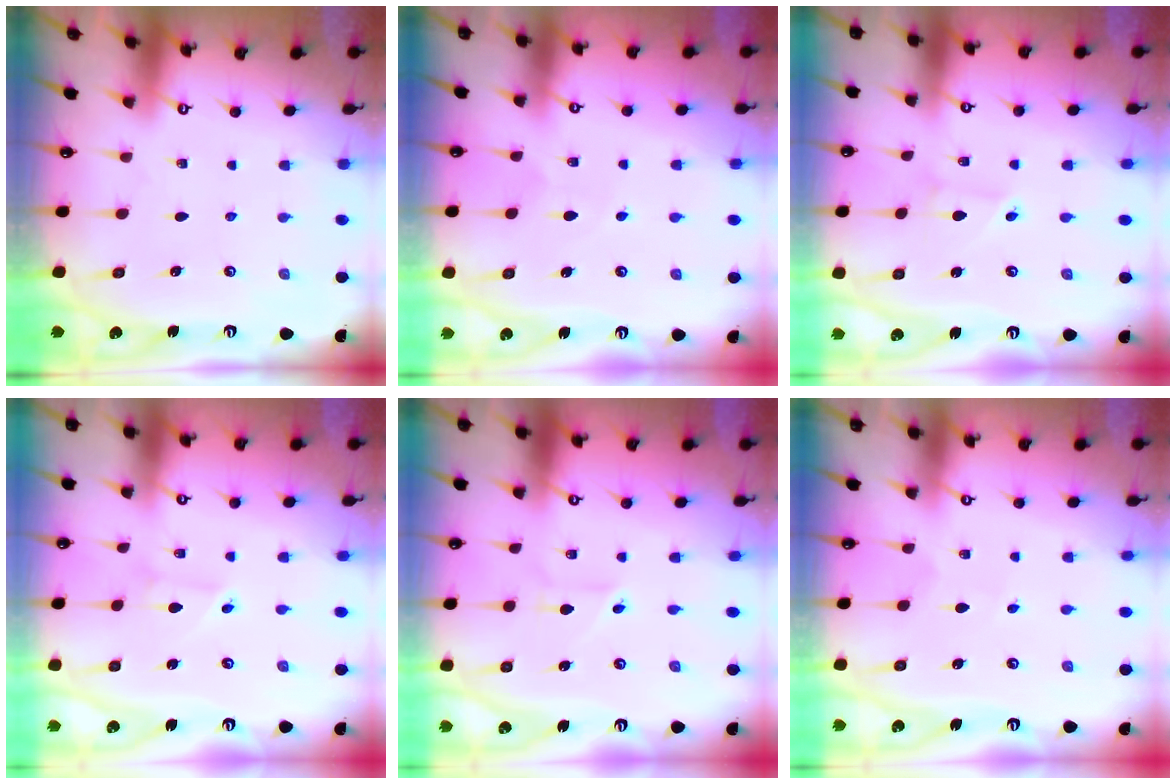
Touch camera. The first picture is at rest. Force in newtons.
{"total": 4.1, "press": 4.1, "slide": 0.5}
{"total": 2.4, "press": 2.4, "slide": 0.2}
{"total": 2.4, "press": 2.4, "slide": 0.2}
{"total": 1.8, "press": 1.8, "slide": 0.2}
{"total": 2.3, "press": 2.2, "slide": 0.2}